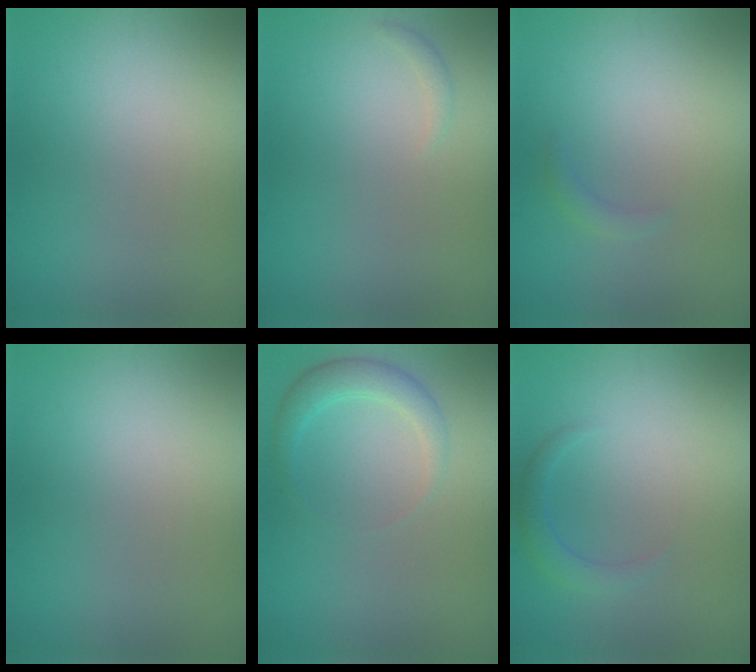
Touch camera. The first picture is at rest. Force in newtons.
{"total": 0.6, "press": 0.6, "slide": 0.0}
{"total": 0.9, "press": 0.9, "slide": 0.1}
{"total": 0.0}
{"total": 2.2, "press": 2.2, "slide": 0.2}
{"total": 1.5, "press": 1.5, "slide": 0.1}